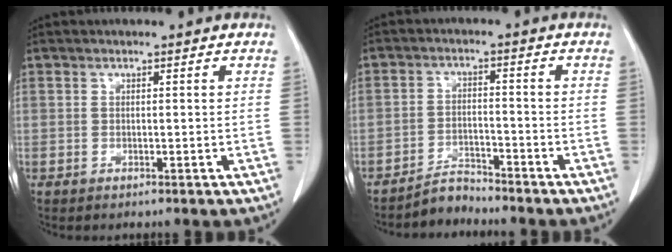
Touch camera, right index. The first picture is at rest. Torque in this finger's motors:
{"motor_torque": [-0.12, -0.09, -0.19, -0.09]}